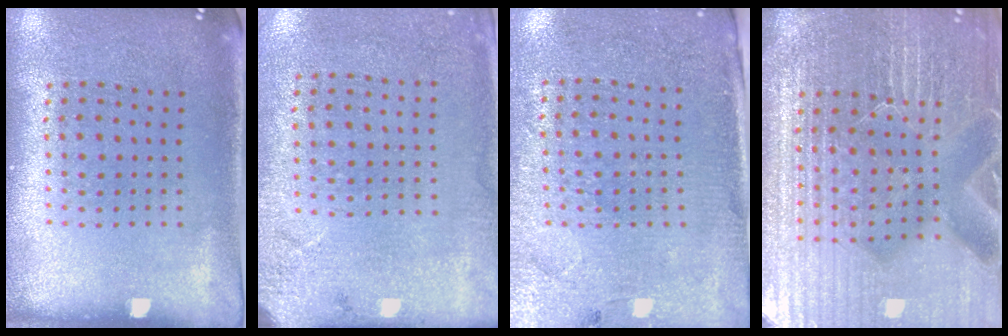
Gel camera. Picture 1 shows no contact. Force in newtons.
{"total": 2.7, "press": 2.2, "slide": 1.6}
{"total": 2.9, "press": 2.7, "slide": 1.1}
{"total": 6.1, "press": 5.5, "slide": 2.7}